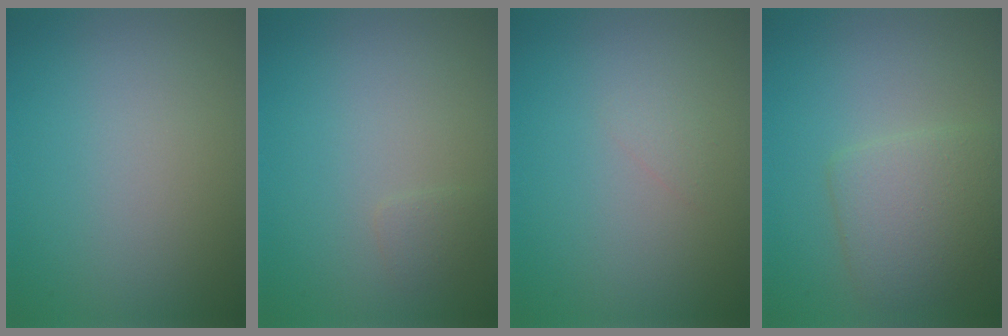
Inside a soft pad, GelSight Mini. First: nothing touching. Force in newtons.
{"total": 0.8, "press": 0.8, "slide": 0.0}
{"total": 0.6, "press": 0.6, "slide": 0.0}
{"total": 4.1, "press": 4.1, "slide": 0.1}